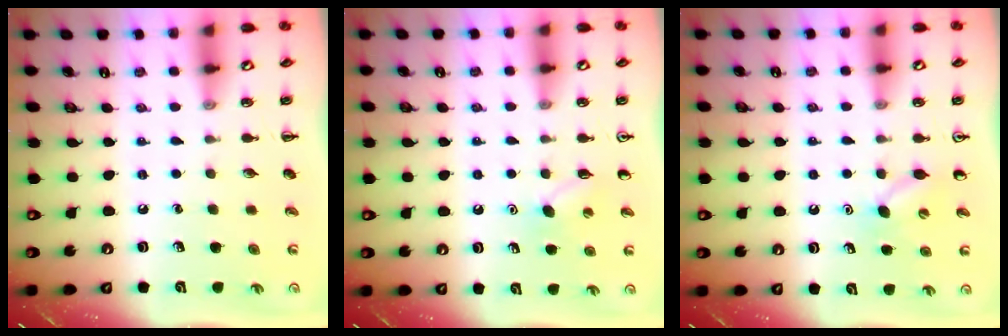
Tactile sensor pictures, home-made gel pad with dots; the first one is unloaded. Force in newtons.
{"total": 5.8, "press": 5.6, "slide": 1.5}
{"total": 5.2, "press": 5.0, "slide": 1.4}